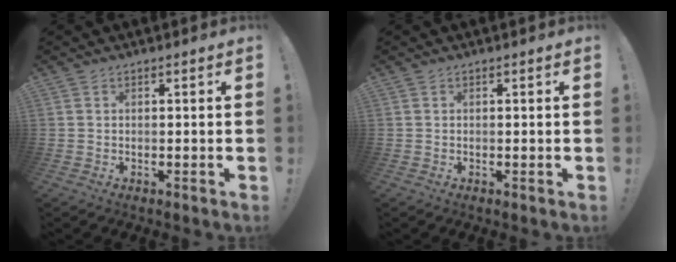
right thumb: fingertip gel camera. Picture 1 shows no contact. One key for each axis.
{"total": 0.0}